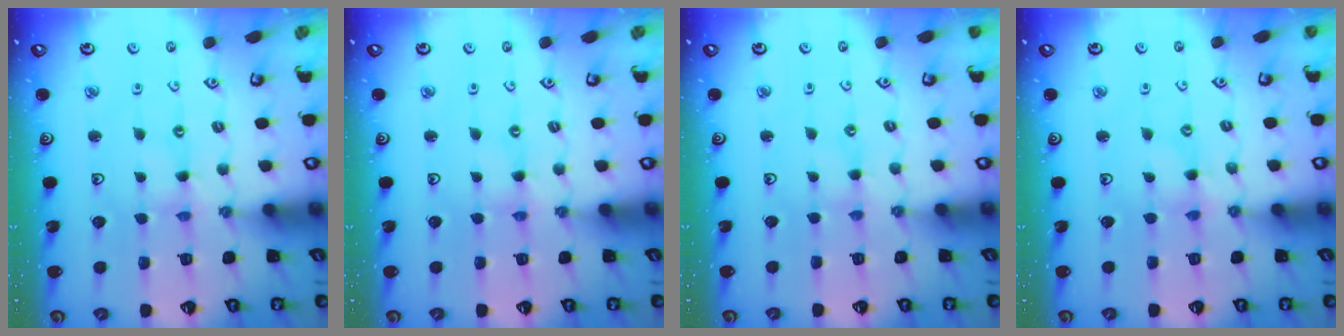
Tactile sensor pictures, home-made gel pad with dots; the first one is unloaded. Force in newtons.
{"total": 0.0}
{"total": 0.8, "press": 0.8, "slide": 0.2}
{"total": 0.8, "press": 0.7, "slide": 0.3}